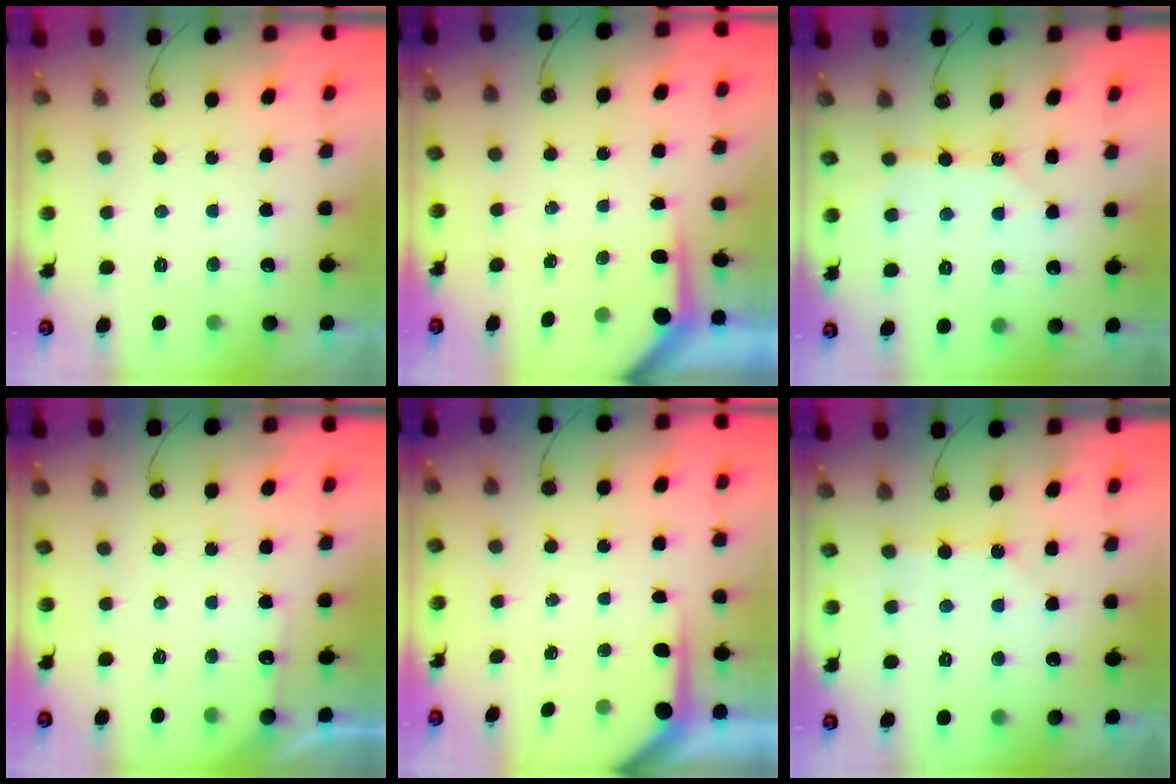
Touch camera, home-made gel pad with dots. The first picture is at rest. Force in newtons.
{"total": 3.6, "press": 3.6, "slide": 0.3}
{"total": 8.2, "press": 8.2, "slide": 0.9}
{"total": 3.8, "press": 3.8, "slide": 0.4}
{"total": 4.0, "press": 3.9, "slide": 0.3}
{"total": 1.5, "press": 1.5, "slide": 0.3}